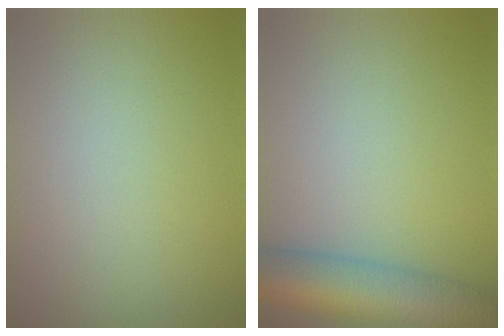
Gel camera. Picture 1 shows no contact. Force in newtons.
{"total": 7.8, "press": 7.8, "slide": 0.4}